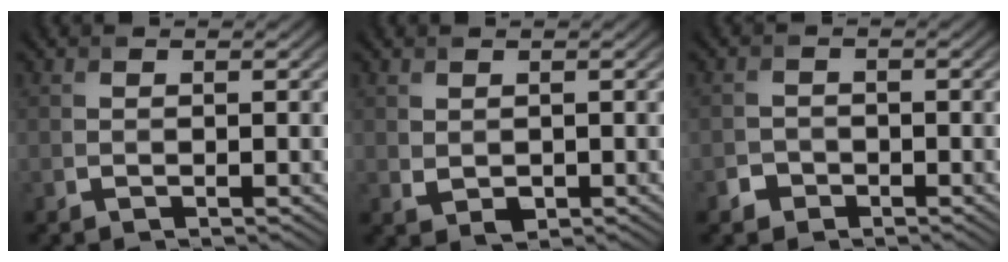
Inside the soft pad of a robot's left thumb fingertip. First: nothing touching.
{"total": 1.4, "force": [0.2, 1.0, 0.8], "torque": [-0.021, -0.008, 0.011]}
{"total": 1.7, "force": [-1.1, 1.3, 0.4], "torque": [-0.004, 0.001, -0.024]}